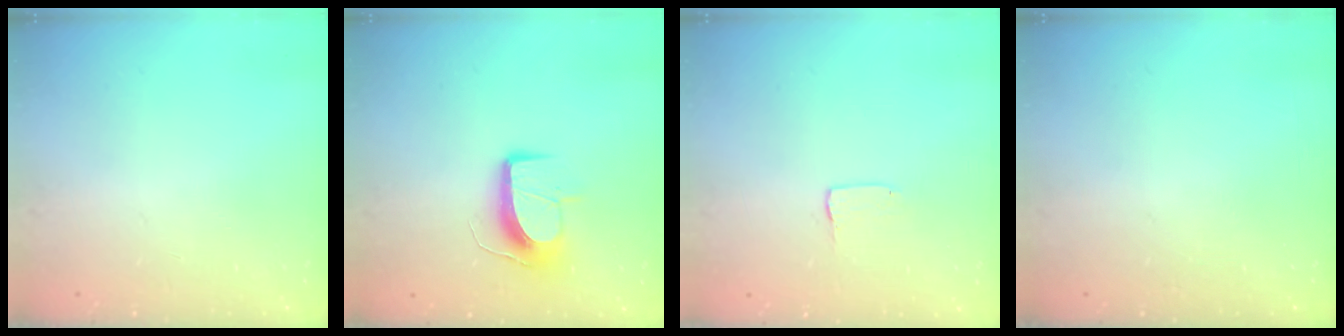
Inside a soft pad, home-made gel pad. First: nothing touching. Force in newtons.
{"total": 10.6, "press": 10.6, "slide": 0.1}
{"total": 1.0, "press": 1.0, "slide": 0.1}
{"total": 0.0}